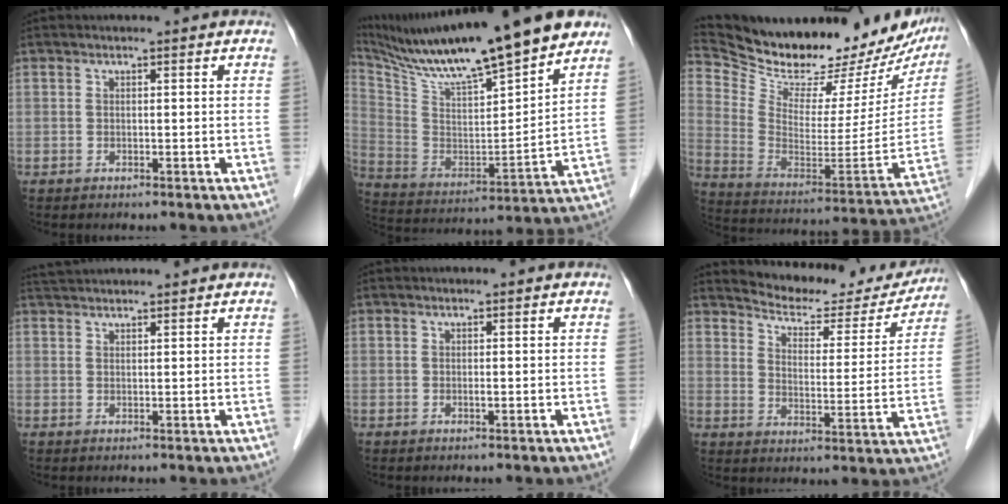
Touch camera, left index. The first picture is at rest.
{"total": 23.2, "force": [19.2, 2.1, 12.8], "torque": [-0.228, -0.007, 0.319]}
{"total": 28.2, "force": [24.5, 7.8, 11.6], "torque": [-0.203, -0.061, 0.352]}
{"total": 5.6, "force": [5.4, 0.4, 1.6], "torque": [-0.028, 0.040, 0.087]}
{"total": 0.0}
{"total": 15.3, "force": [14.5, 3.6, 3.0], "torque": [-0.033, -0.023, 0.184]}